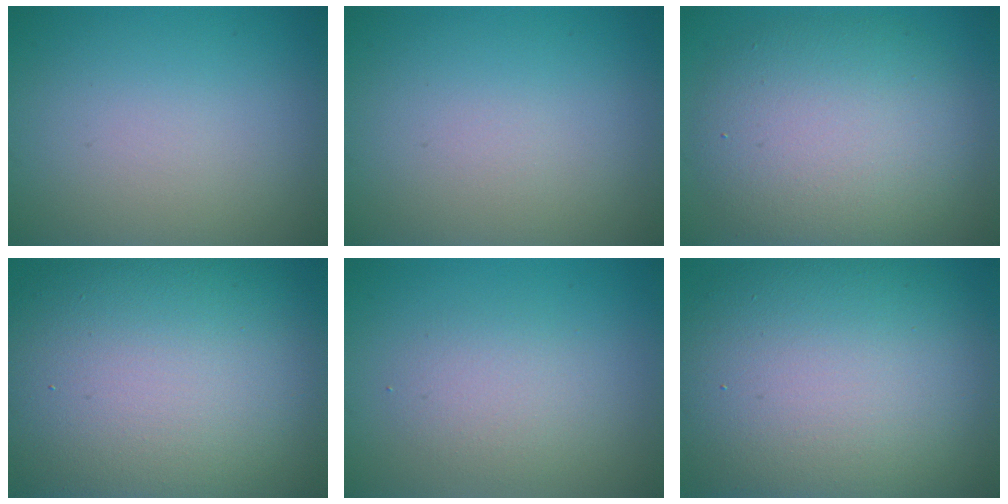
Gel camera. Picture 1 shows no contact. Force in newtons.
{"total": 0.0}
{"total": 8.2, "press": 8.2, "slide": 0.8}
{"total": 17.1, "press": 17.0, "slide": 1.1}
{"total": 2.2, "press": 2.2, "slide": 0.1}
{"total": 15.0, "press": 14.9, "slide": 1.3}